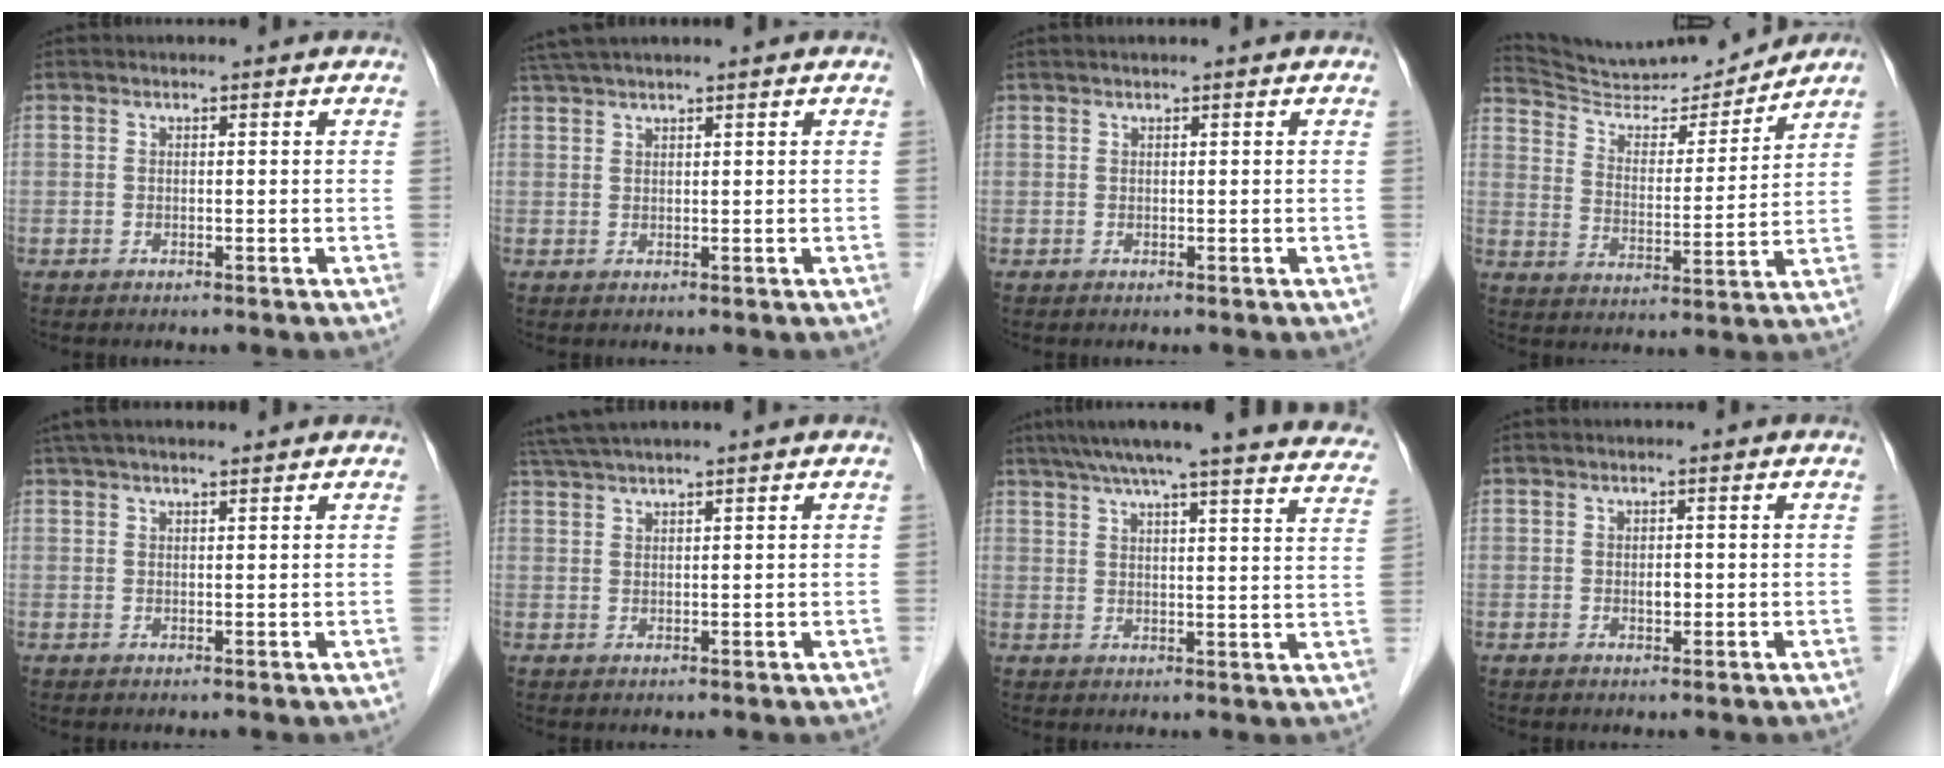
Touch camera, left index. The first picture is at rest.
{"total": 4.6, "force": [3.9, -0.5, 2.5], "torque": [-0.046, 0.032, 0.076]}
{"total": 0.6, "force": [0.4, -0.1, 0.4], "torque": [-0.010, 0.008, 0.013]}
{"total": 13.3, "force": [13.0, 1.4, 2.3], "torque": [-0.046, 0.001, 0.218]}
{"total": 7.2, "force": [6.1, 0.7, 3.8], "torque": [-0.062, 0.036, 0.095]}
{"total": 5.1, "force": [4.2, -1.0, 2.6], "torque": [-0.053, 0.028, 0.086]}
{"total": 27.0, "force": [24.1, 1.4, 12.0], "torque": [-0.180, -0.033, 0.286]}
{"total": 1.3, "force": [-0.1, 0.7, 1.1], "torque": [-0.019, 0.000, 0.000]}